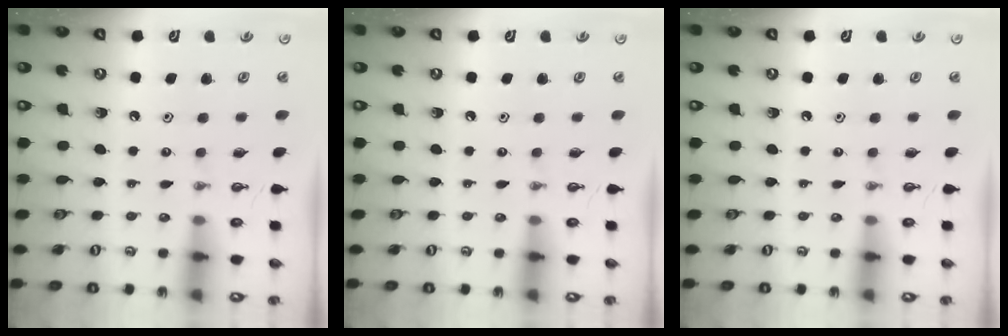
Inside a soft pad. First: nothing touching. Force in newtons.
{"total": 0.0}
{"total": 0.0}